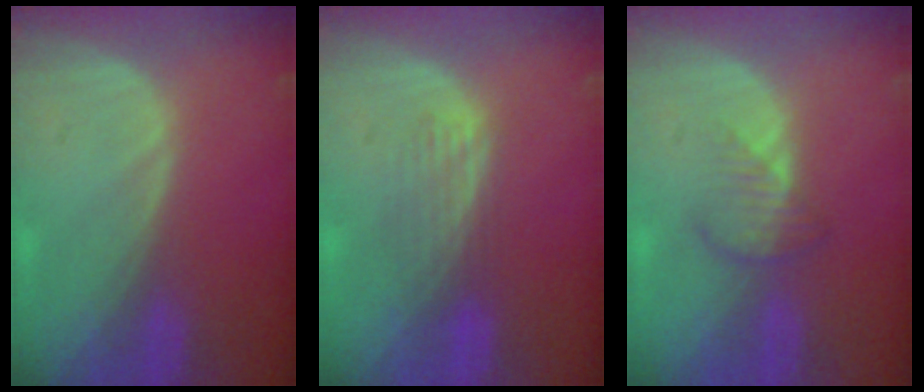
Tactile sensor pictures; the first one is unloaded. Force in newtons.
{"total": 3.8, "press": 3.2, "slide": 2.0}
{"total": 3.3, "press": 2.9, "slide": 1.4}